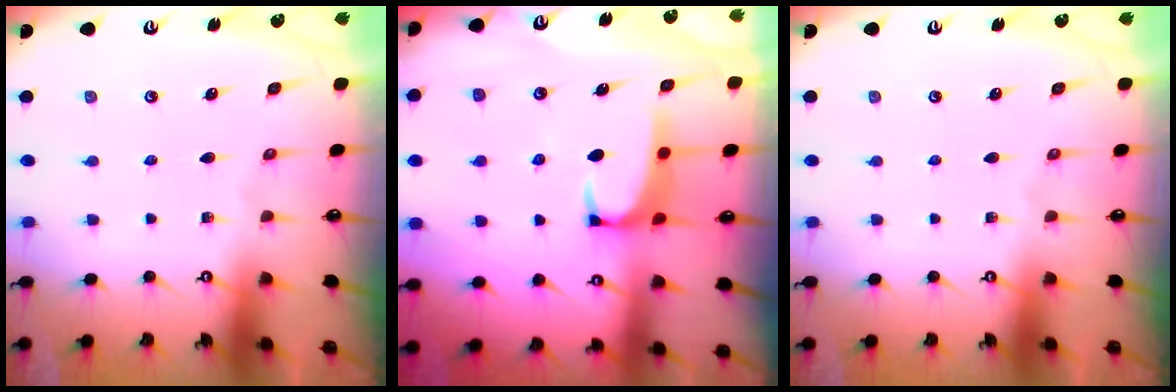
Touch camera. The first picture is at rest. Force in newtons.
{"total": 1.9, "press": 1.8, "slide": 0.7}
{"total": 0.0}